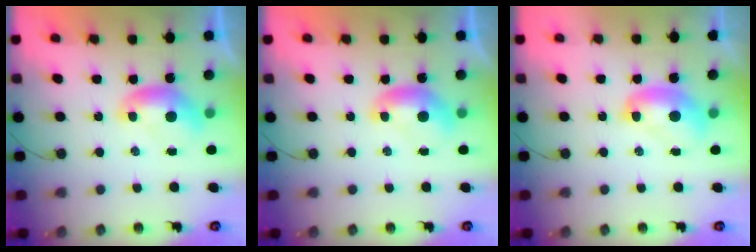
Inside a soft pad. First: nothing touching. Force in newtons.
{"total": 0.0}
{"total": 2.4, "press": 2.4, "slide": 0.3}